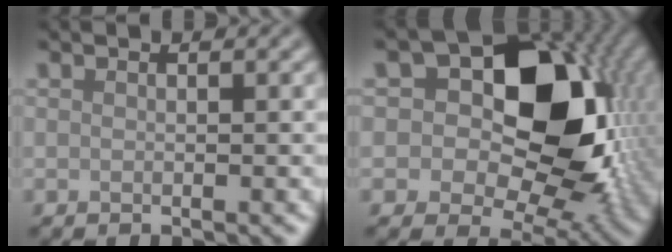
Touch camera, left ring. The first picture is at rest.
{"total": 14.8, "force": [2.3, 10.0, 10.6], "torque": [-0.116, 0.008, 0.041]}